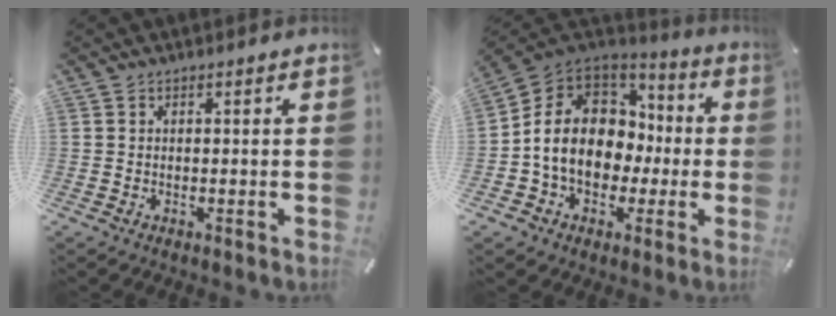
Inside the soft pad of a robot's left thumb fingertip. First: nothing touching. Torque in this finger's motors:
{"motor_torque": [2.43, 2.58, 1.67, 1.12, 0.27]}